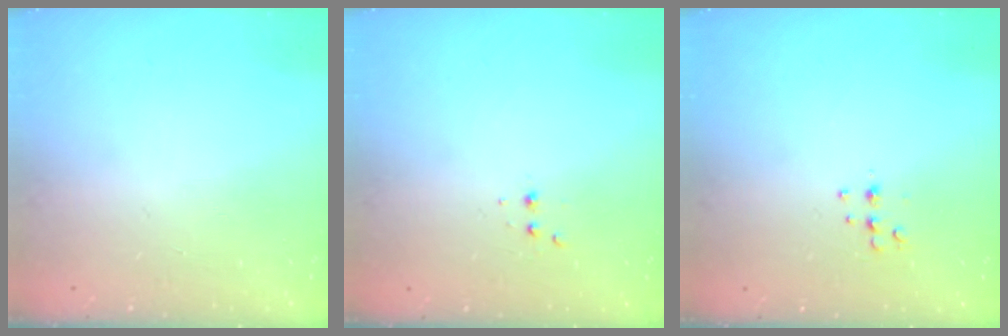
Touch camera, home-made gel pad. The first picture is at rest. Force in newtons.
{"total": 2.5, "press": 2.4, "slide": 0.5}
{"total": 5.3, "press": 5.2, "slide": 0.8}